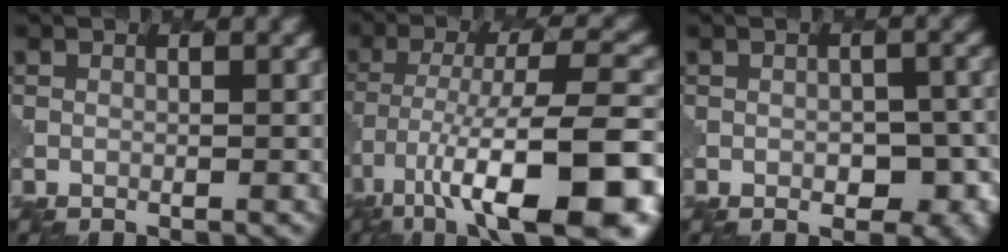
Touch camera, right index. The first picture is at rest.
{"total": 14.2, "force": [-7.2, 4.9, 11.2], "torque": [-0.191, 0.012, -0.105]}
{"total": 5.3, "force": [-1.9, 3.2, 3.7], "torque": [-0.037, 0.004, -0.008]}